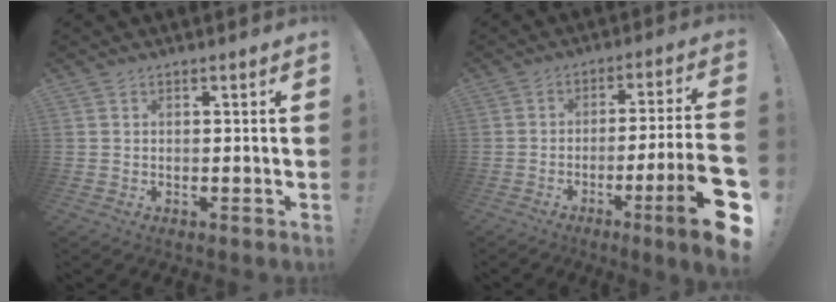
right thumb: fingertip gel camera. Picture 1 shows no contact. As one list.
[{"total": 15.6, "force": [-6.6, 0.3, 14.1], "torque": [-0.207, 0.018, -0.097]}]